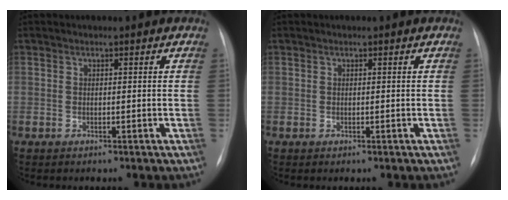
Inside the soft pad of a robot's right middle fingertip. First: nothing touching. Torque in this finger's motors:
{"motor_torque": [0.29, -0.26, 0.03, 0.00]}